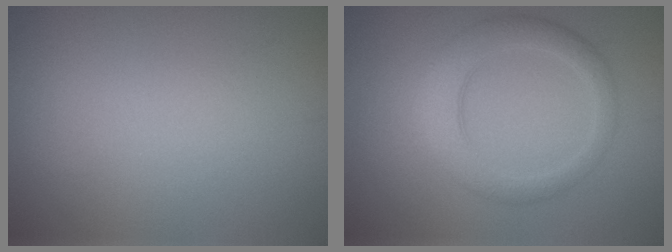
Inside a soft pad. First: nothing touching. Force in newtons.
{"total": 4.1, "press": 4.1, "slide": 0.2}